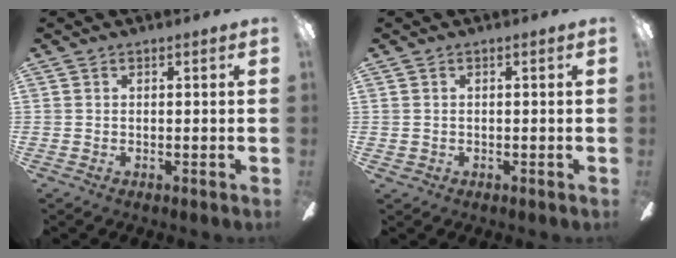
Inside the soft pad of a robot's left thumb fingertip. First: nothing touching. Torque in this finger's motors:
{"motor_torque": [-0.17, 0.13, 0.09, -0.31, 0.00]}